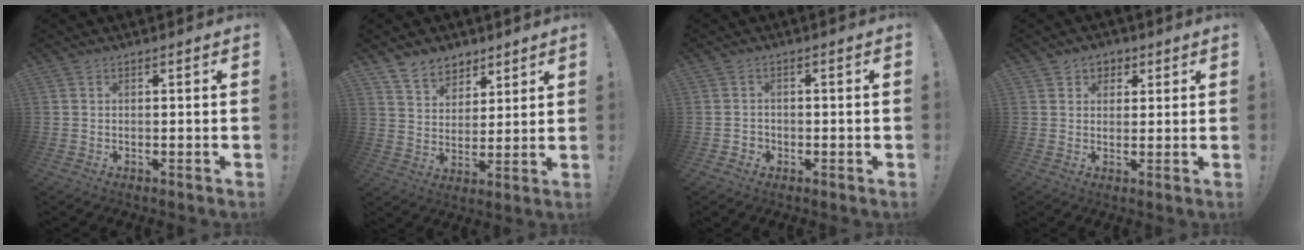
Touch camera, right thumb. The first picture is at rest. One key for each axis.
{"total": 8.9, "fx": 6.8, "fy": 5.6, "fz": 1.3, "tx": -0.026, "ty": -0.051, "tz": 0.135}
{"total": 2.1, "fx": -0.8, "fy": 1.9, "fz": 0.6, "tx": -0.009, "ty": 0.001, "tz": -0.014}
{"total": 3.9, "fx": 1.5, "fy": 3.5, "fz": 0.7, "tx": 0.004, "ty": -0.007, "tz": 0.024}